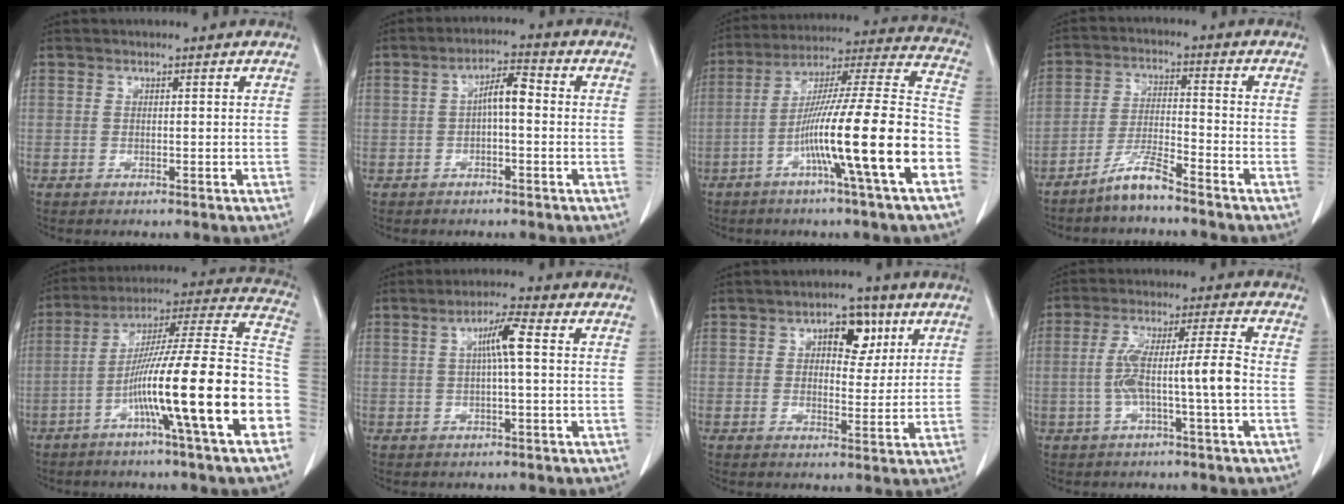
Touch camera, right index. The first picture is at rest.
{"total": 4.3, "force": [-0.1, 1.2, 4.2], "torque": [-0.071, 0.018, -0.004]}
{"total": 20.6, "force": [-7.8, -0.6, 19.1], "torque": [-0.289, -0.003, -0.137]}
{"total": 5.6, "force": [-4.7, -0.1, 3.1], "torque": [-0.065, -0.012, -0.096]}
{"total": 23.2, "force": [-7.7, -0.3, 21.9], "torque": [-0.285, 0.000, -0.135]}
{"total": 5.0, "force": [0.9, 0.3, 4.9], "torque": [-0.088, 0.013, 0.014]}
{"total": 6.5, "force": [2.7, 3.5, 4.7], "torque": [-0.061, 0.014, 0.039]}
{"total": 9.1, "force": [-1.7, 0.0, 9.0], "torque": [-0.172, 0.022, -0.030]}